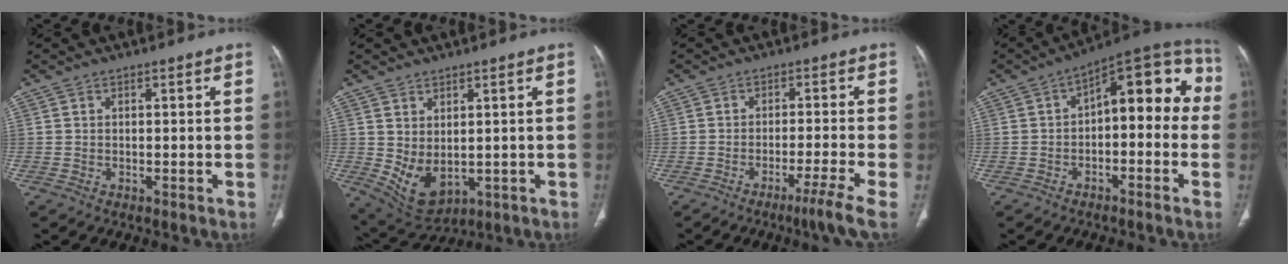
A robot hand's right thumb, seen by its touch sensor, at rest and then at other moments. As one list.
[{"total": 7.6, "force": [0.0, 4.7, 6.0], "torque": [-0.094, -0.011, 0.030]}, {"total": 5.9, "force": [-3.5, -1.2, 4.7], "torque": [-0.087, 0.009, -0.060]}, {"total": 14.9, "force": [-0.3, 8.0, 12.6], "torque": [-0.119, 0.056, -0.016]}]